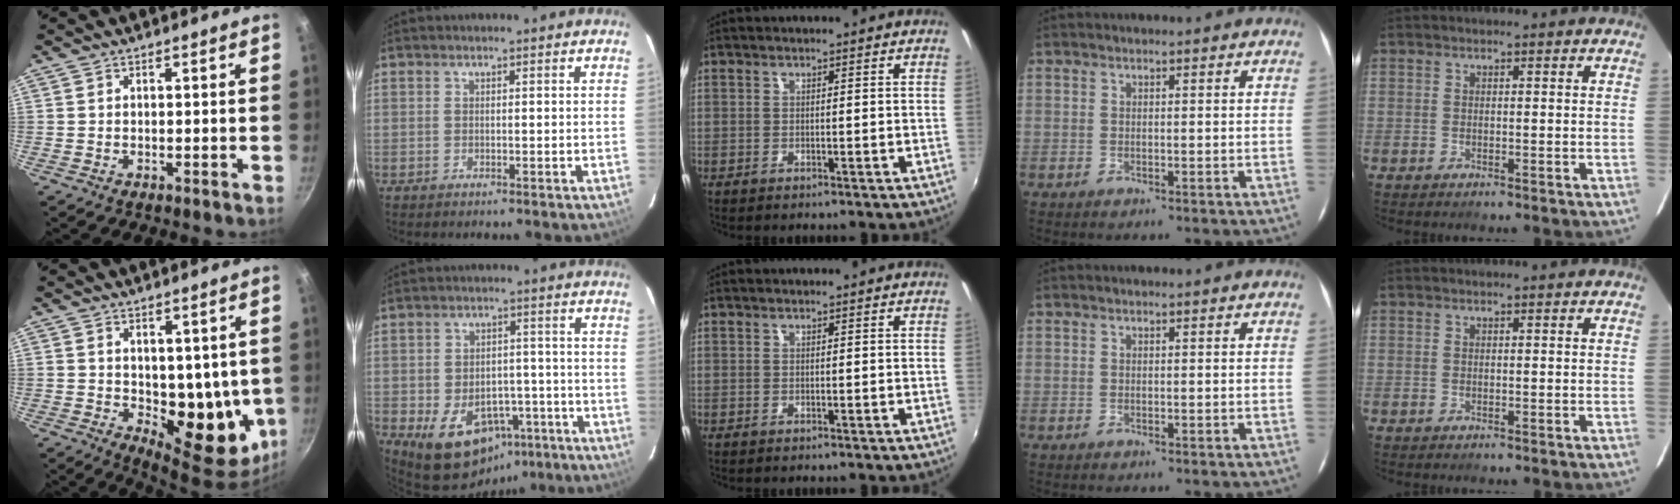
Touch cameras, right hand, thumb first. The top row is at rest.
{"thumb": {"total": 14.1, "force": [-0.2, 8.2, 11.5], "torque": [-0.109, -0.039, 0.013]}, "index": {"total": 13.1, "force": [-7.0, 9.2, 6.1], "torque": [-0.122, 0.020, -0.072]}}